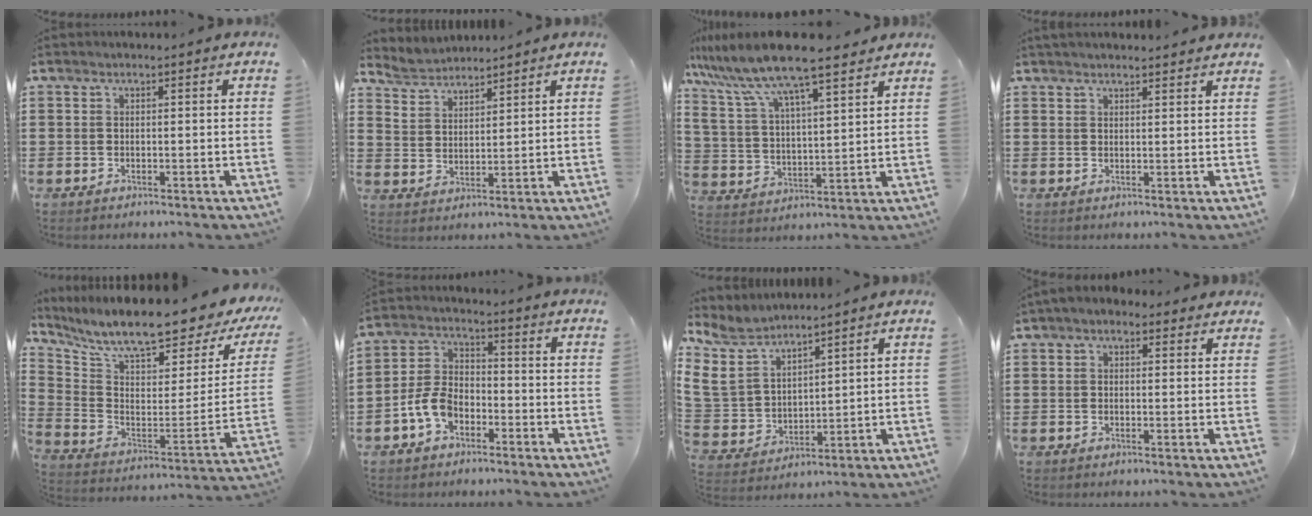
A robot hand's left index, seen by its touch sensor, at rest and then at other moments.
{"total": 3.8, "force": [3.6, 1.1, -0.2], "torque": [-0.013, -0.011, 0.065]}
{"total": 10.6, "force": [8.9, 0.9, 5.7], "torque": [-0.145, -0.040, 0.151]}
{"total": 1.9, "force": [1.8, 0.2, 0.3], "torque": [-0.010, 0.000, 0.036]}
{"total": 10.2, "force": [8.4, 1.1, 5.8], "torque": [-0.137, -0.065, 0.140]}
{"total": 6.5, "force": [-3.4, 3.9, 4.0], "torque": [-0.111, 0.006, -0.074]}
{"total": 6.7, "force": [5.3, 3.7, 1.9], "torque": [-0.084, -0.031, 0.094]}
{"total": 1.9, "force": [1.0, 1.4, 0.9], "torque": [-0.022, 0.011, 0.017]}